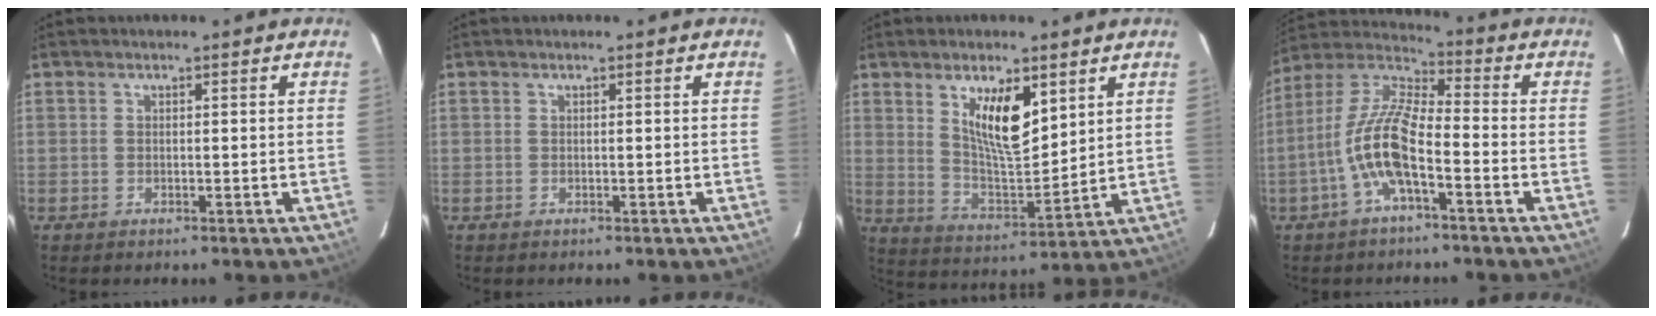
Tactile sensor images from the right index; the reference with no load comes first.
{"total": 0.0}
{"total": 11.2, "force": [5.4, 4.0, 9.0], "torque": [-0.155, -0.004, 0.109]}
{"total": 11.7, "force": [-4.5, 3.1, 10.3], "torque": [-0.217, 0.007, -0.093]}